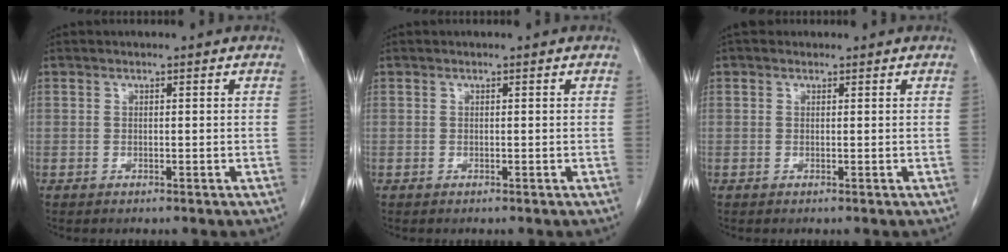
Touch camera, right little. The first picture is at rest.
{"total": 0.0}
{"total": 1.0, "force": [0.7, 0.7, 0.1], "torque": [-0.002, 0.011, 0.008]}